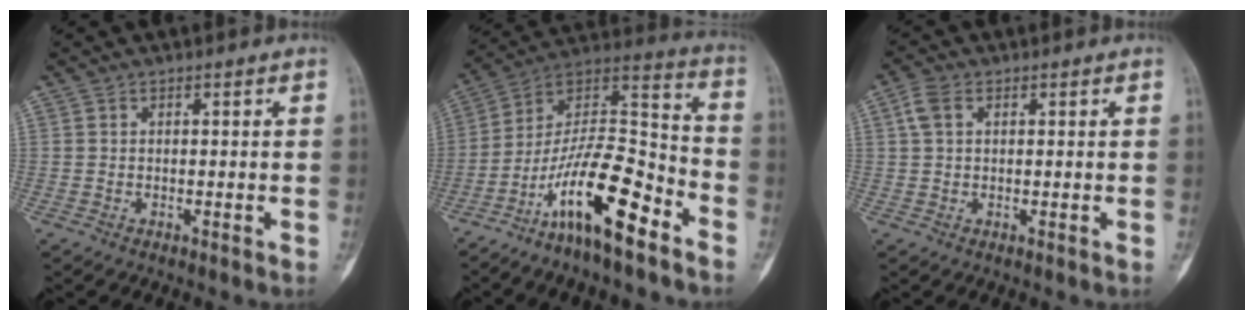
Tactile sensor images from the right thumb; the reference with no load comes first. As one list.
[{"total": 18.3, "force": [-10.8, 5.3, 13.8], "torque": [-0.241, 0.097, -0.192]}, {"total": 3.3, "force": [1.1, 2.0, 2.3], "torque": [-0.055, 0.012, 0.023]}]